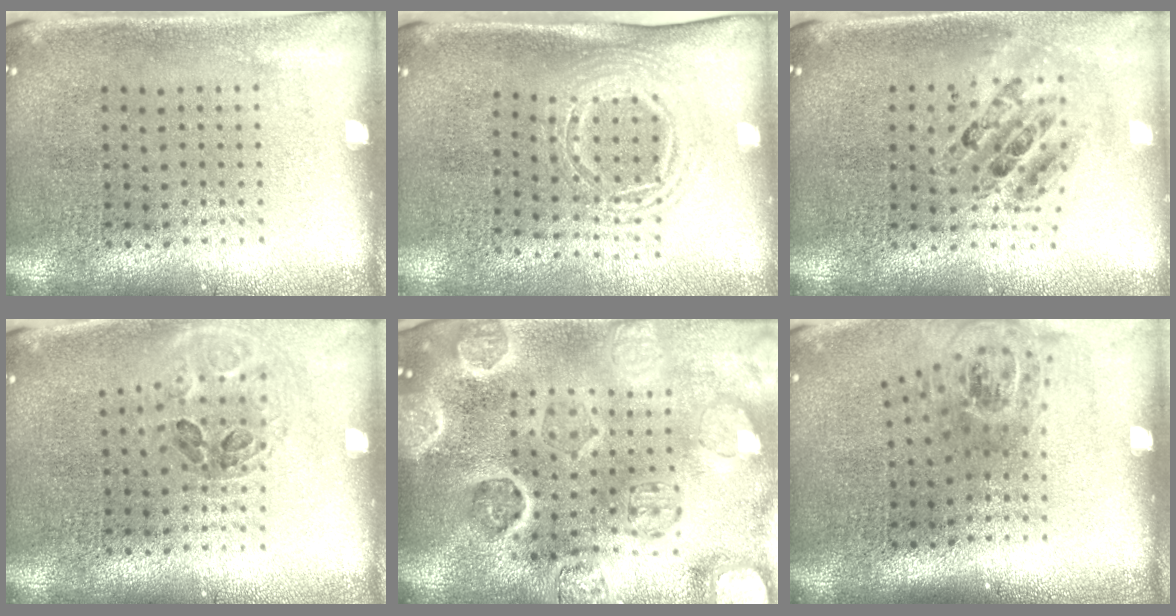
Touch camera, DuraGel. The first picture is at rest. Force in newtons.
{"total": 1.6, "press": 1.2, "slide": 1.0}
{"total": 0.8, "press": 0.7, "slide": 0.1}
{"total": 1.0, "press": 1.0, "slide": 0.1}
{"total": 4.5, "press": 4.0, "slide": 2.1}
{"total": 1.7, "press": 1.2, "slide": 1.2}